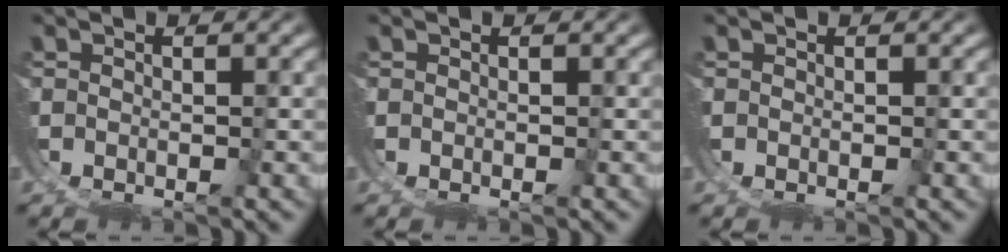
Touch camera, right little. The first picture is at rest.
{"total": 0.0}
{"total": 0.0}